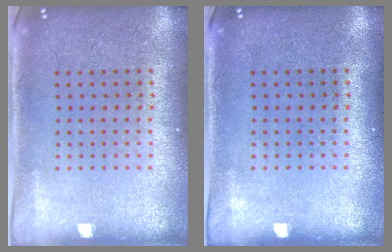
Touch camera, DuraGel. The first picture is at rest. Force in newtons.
{"total": 0.0}